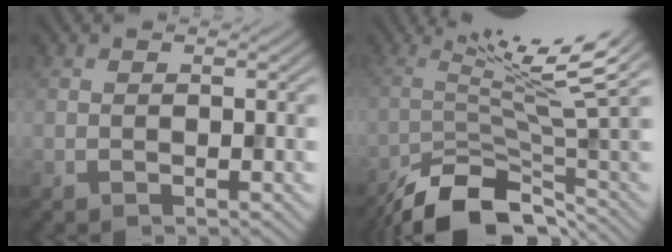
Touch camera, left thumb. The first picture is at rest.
{"total": 9.3, "force": [-4.4, 2.0, 8.0], "torque": [-0.120, 0.011, -0.076]}